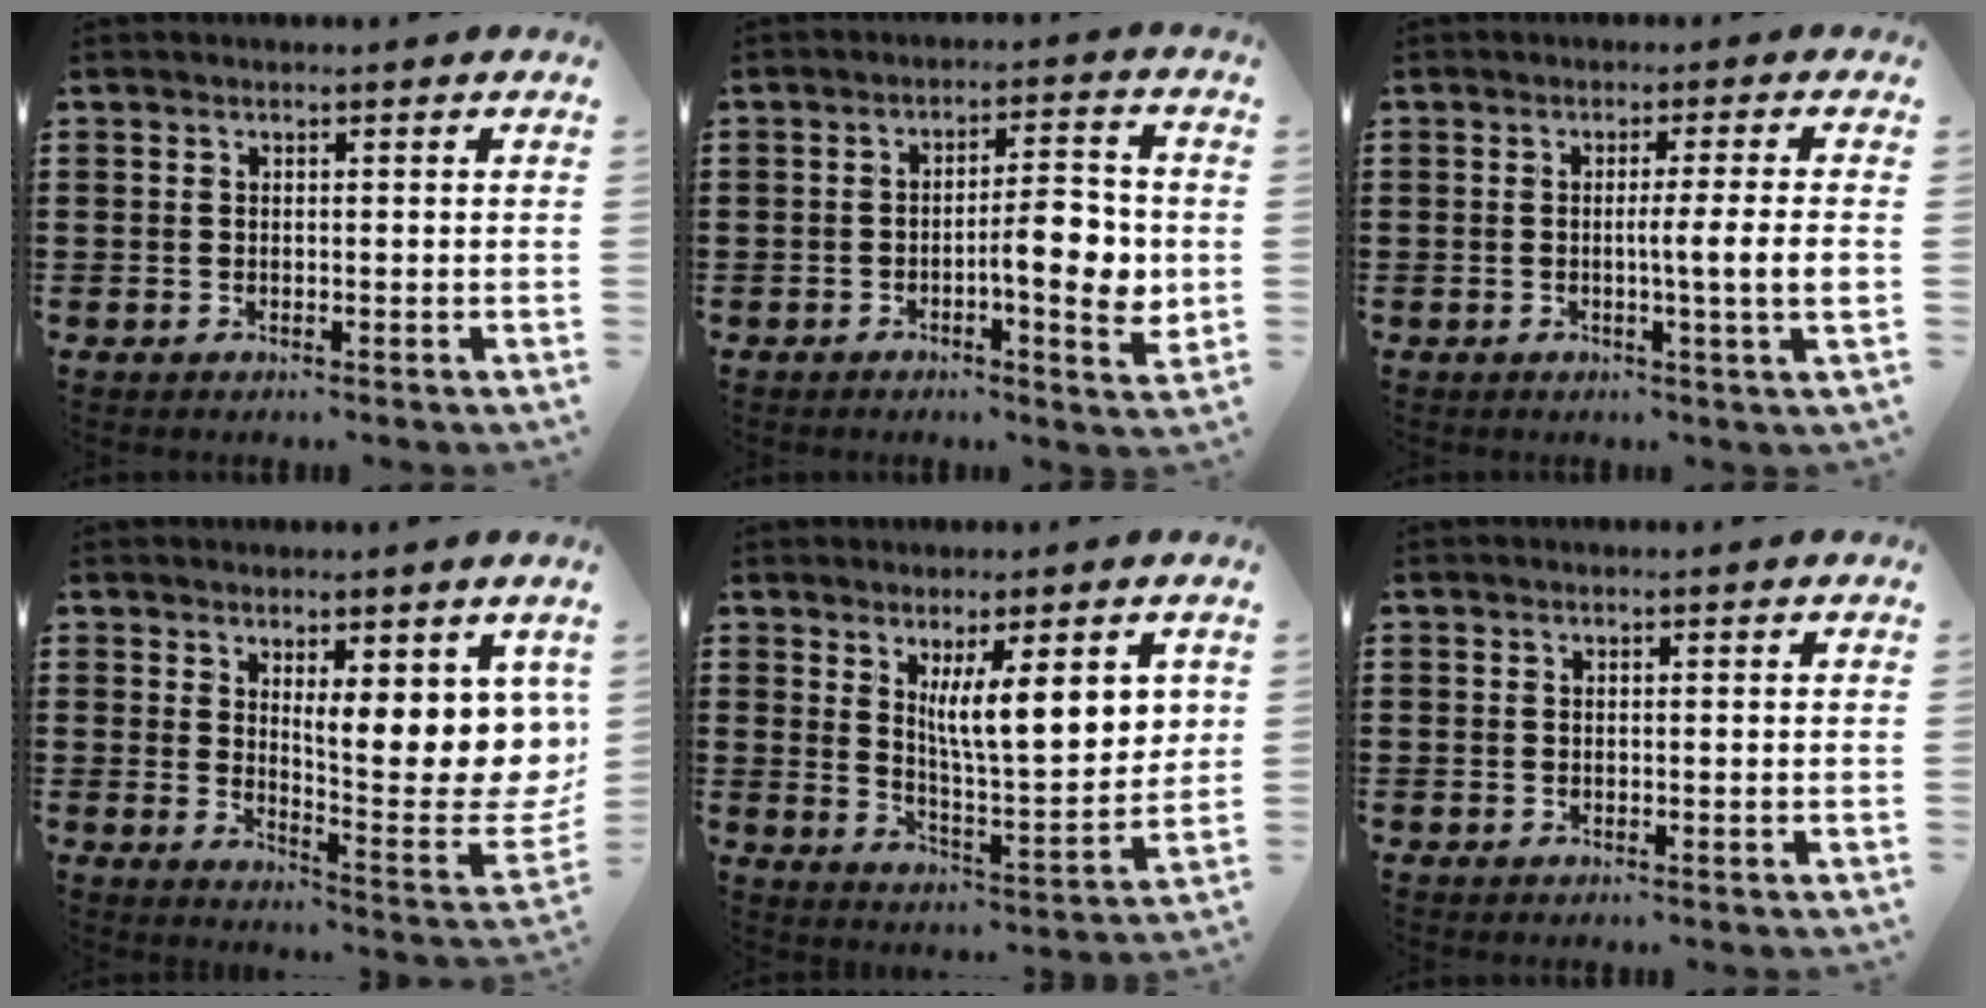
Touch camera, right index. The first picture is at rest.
{"total": 8.0, "force": [-1.2, 2.2, 7.6], "torque": [-0.104, -0.003, -0.023]}
{"total": 5.7, "force": [-0.4, -0.7, 5.7], "torque": [-0.099, -0.011, -0.010]}
{"total": 8.8, "force": [4.4, 3.0, 7.0], "torque": [-0.098, -0.048, 0.075]}
{"total": 9.6, "force": [4.0, 2.0, 8.5], "torque": [-0.153, -0.015, 0.066]}
{"total": 0.0}